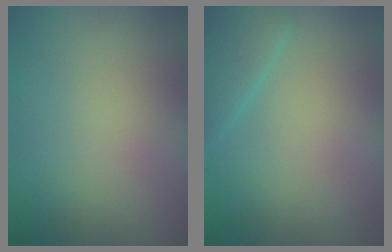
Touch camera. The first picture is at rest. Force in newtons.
{"total": 2.2, "press": 2.2, "slide": 0.1}